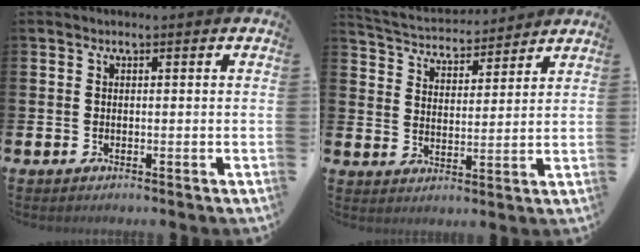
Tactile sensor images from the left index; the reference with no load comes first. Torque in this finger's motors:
{"motor_torque": [0.94, -1.20, 0.20, 0.02]}